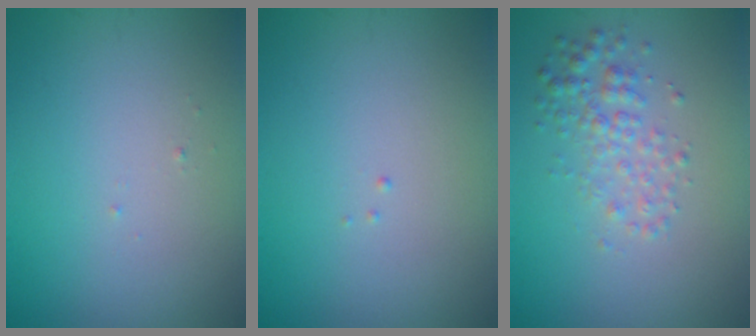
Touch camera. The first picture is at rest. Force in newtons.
{"total": 0.0}
{"total": 2.6, "press": 2.6, "slide": 0.0}